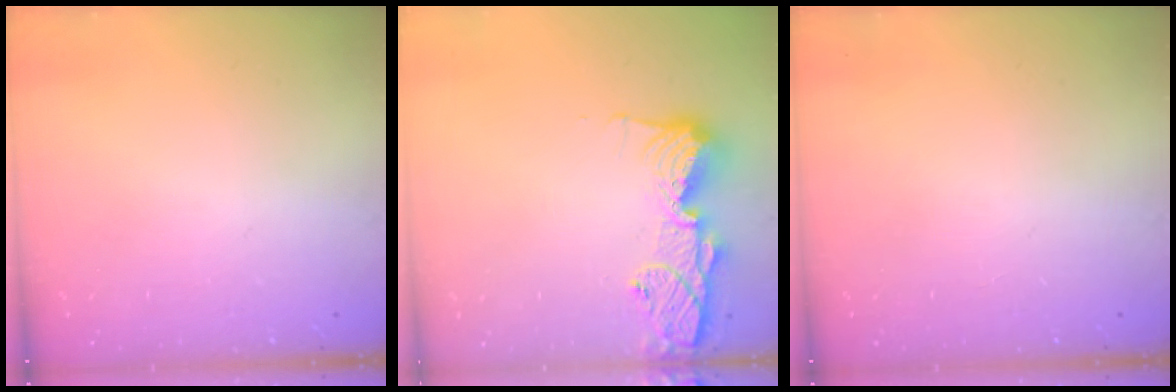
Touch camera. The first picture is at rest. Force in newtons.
{"total": 14.3, "press": 14.2, "slide": 1.3}
{"total": 0.0}